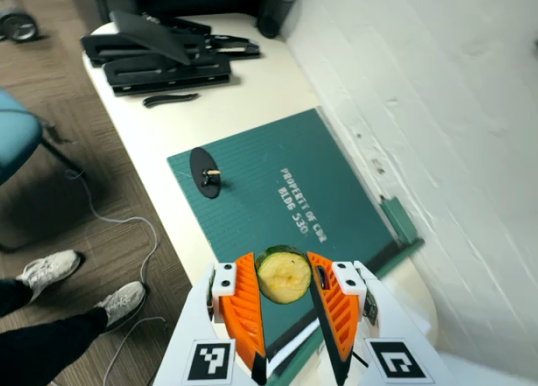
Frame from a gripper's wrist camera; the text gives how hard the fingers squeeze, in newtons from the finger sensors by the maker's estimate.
{"total": 9.0, "left": 8.5, "right": 9.4}